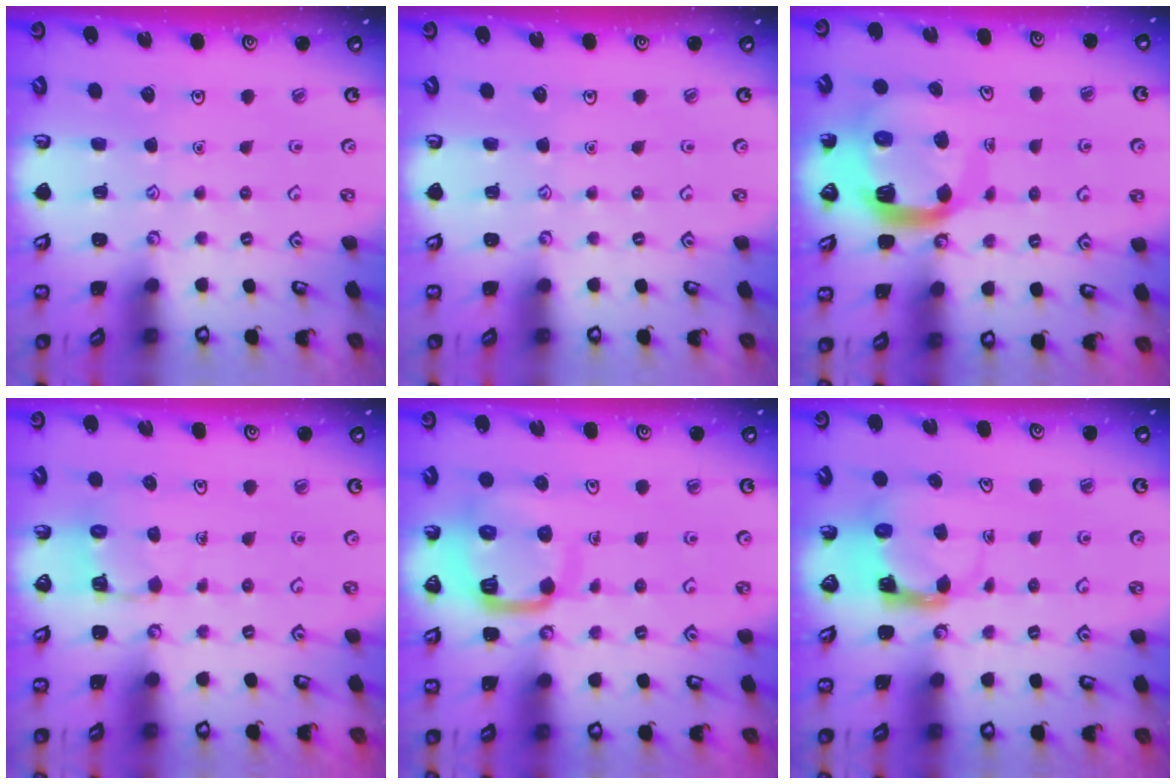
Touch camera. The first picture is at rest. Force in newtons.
{"total": 0.0}
{"total": 10.7, "press": 10.6, "slide": 1.3}
{"total": 7.7, "press": 7.7, "slide": 0.2}
{"total": 12.6, "press": 12.6, "slide": 1.4}
{"total": 3.7, "press": 3.7, "slide": 0.6}